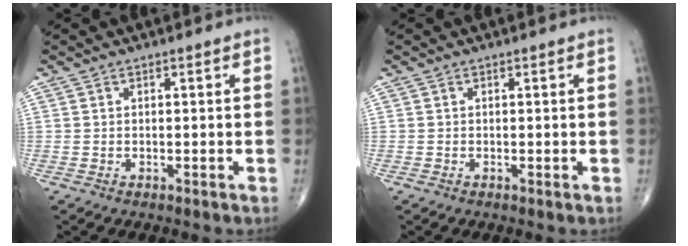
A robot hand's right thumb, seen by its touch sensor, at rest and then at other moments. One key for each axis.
{"total": 0.0}